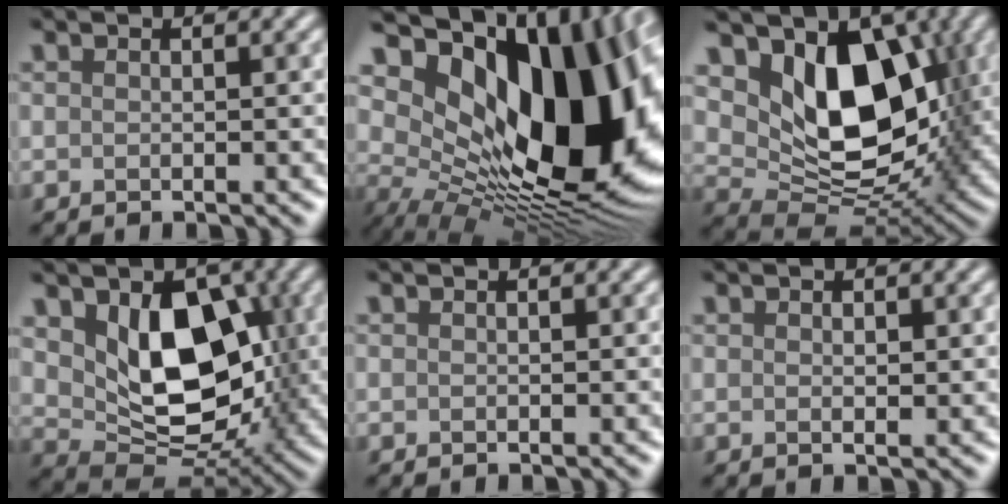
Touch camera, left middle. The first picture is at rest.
{"total": 17.8, "force": [4.4, 10.6, 13.6], "torque": [-0.213, -0.003, 0.087]}
{"total": 10.2, "force": [3.0, 6.5, 7.3], "torque": [-0.118, -0.024, 0.050]}
{"total": 9.2, "force": [1.8, 6.1, 6.7], "torque": [-0.121, -0.023, 0.041]}
{"total": 0.0}
{"total": 0.7, "force": [0.5, 0.2, 0.5], "torque": [-0.009, -0.002, 0.009]}